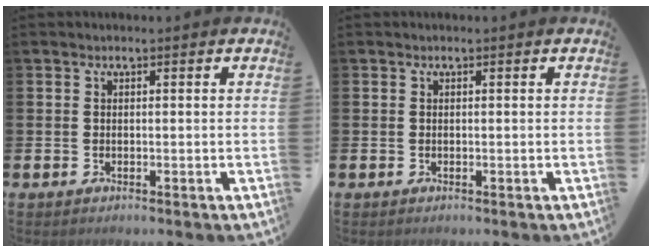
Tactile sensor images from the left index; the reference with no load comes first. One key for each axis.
{"total": 0.0}